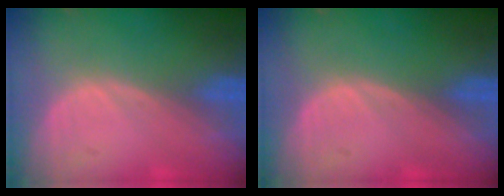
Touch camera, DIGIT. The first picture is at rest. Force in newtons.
{"total": 0.0}